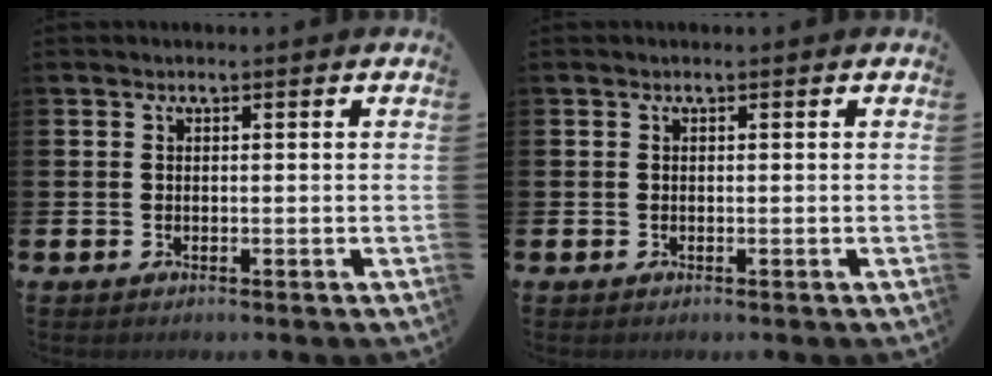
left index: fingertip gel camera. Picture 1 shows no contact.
{"total": 0.0}